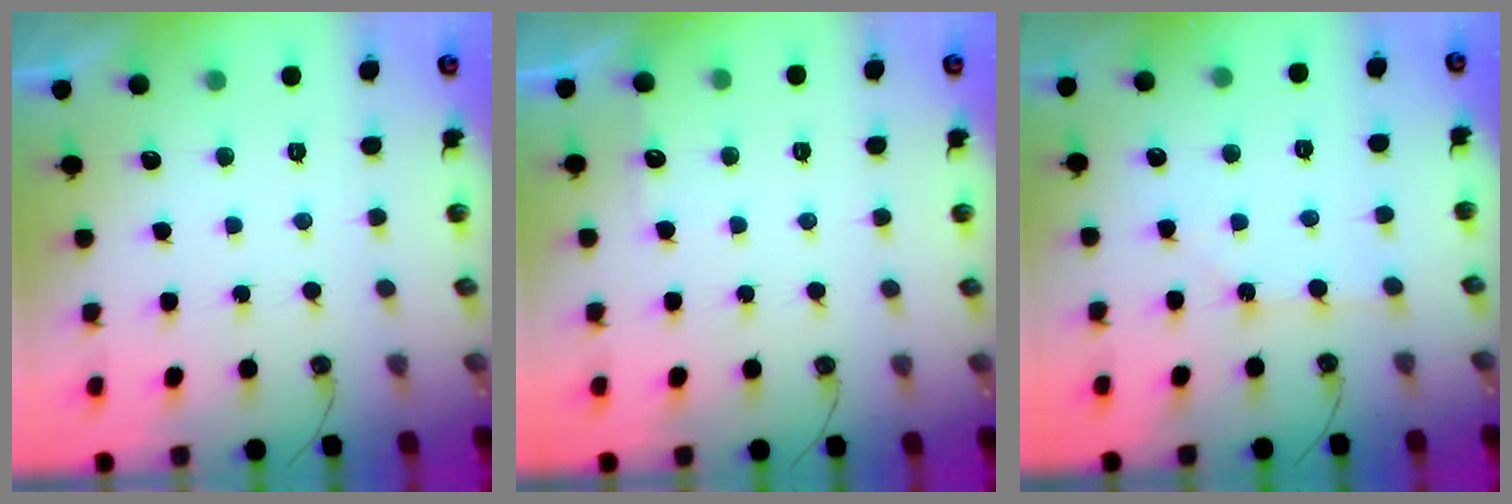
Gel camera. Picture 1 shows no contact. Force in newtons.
{"total": 3.2, "press": 3.2, "slide": 0.5}
{"total": 1.7, "press": 1.7, "slide": 0.3}